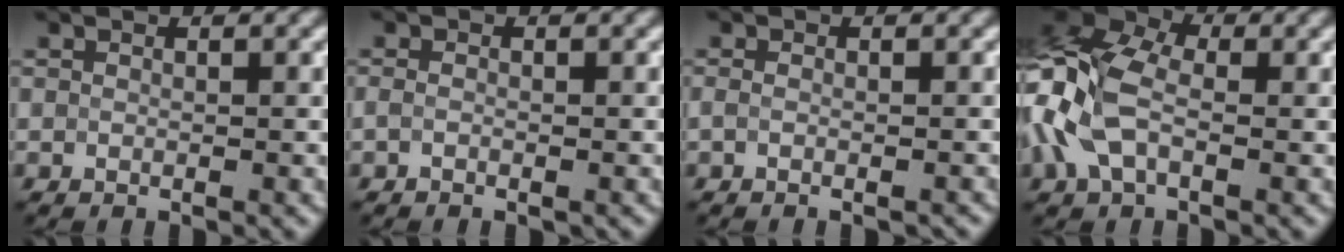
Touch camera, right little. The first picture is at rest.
{"total": 1.2, "force": [-1.0, 0.3, 0.5], "torque": [-0.007, -0.001, -0.010]}
{"total": 1.6, "force": [-1.0, 0.4, 1.2], "torque": [-0.007, -0.003, -0.010]}
{"total": 7.6, "force": [-1.7, 5.0, 5.5], "torque": [-0.143, 0.014, -0.043]}